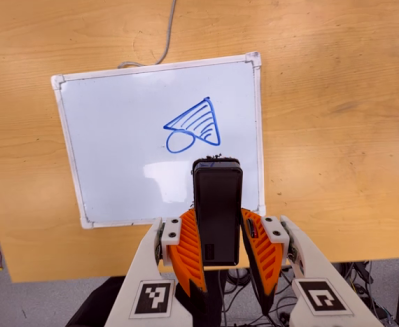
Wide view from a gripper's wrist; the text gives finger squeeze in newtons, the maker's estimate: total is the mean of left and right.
{"total": 4.7, "left": 3.4, "right": 6.0}